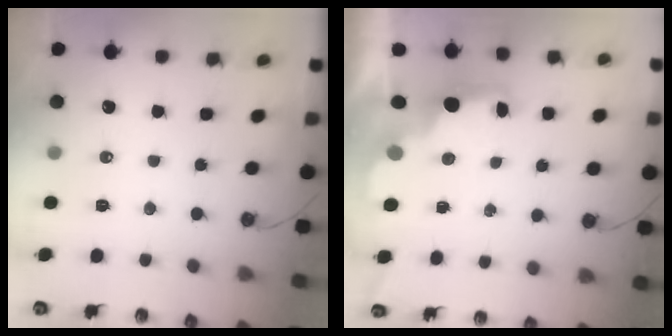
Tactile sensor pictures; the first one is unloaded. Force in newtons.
{"total": 3.0, "press": 2.9, "slide": 0.6}